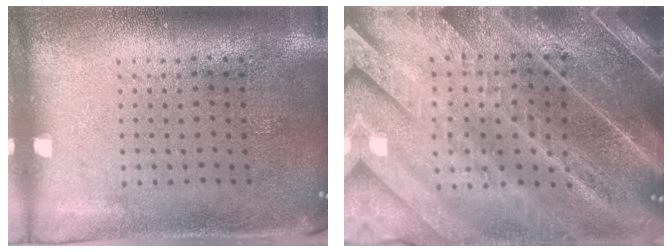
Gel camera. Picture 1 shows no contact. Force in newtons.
{"total": 5.3, "press": 4.5, "slide": 2.6}